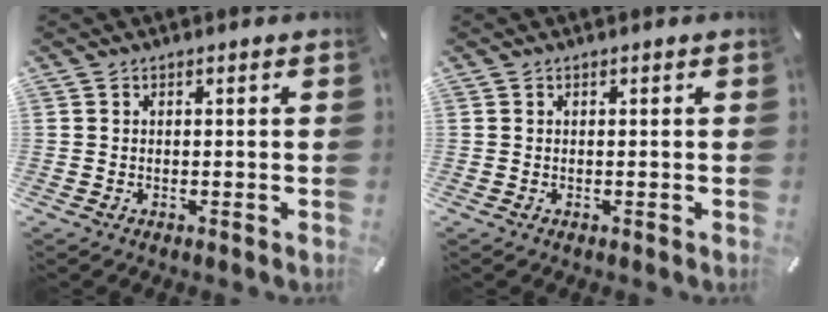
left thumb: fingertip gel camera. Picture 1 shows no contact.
{"total": 0.0}